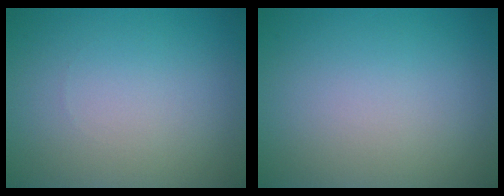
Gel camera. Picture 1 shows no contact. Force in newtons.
{"total": 0.0}